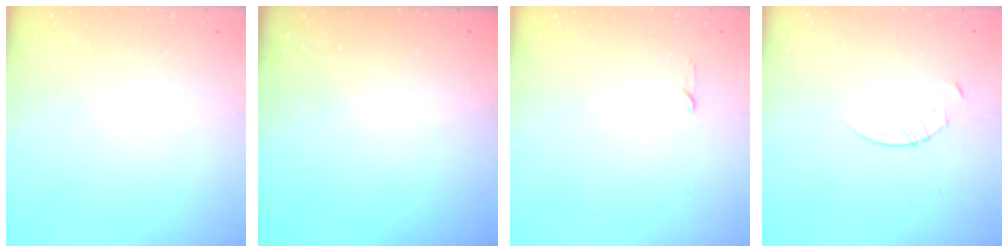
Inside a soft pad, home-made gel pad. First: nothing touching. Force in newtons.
{"total": 0.0}
{"total": 2.3, "press": 2.2, "slide": 0.3}
{"total": 2.9, "press": 2.9, "slide": 0.4}